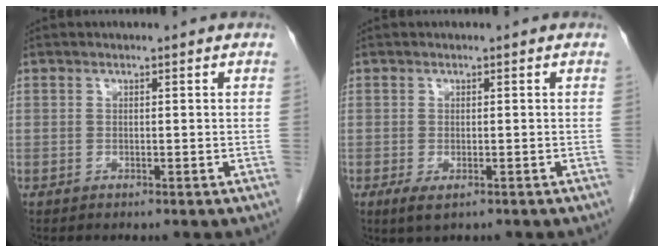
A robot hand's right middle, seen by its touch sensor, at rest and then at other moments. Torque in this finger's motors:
{"motor_torque": [0.16, -0.25, 0.14, 0.03]}